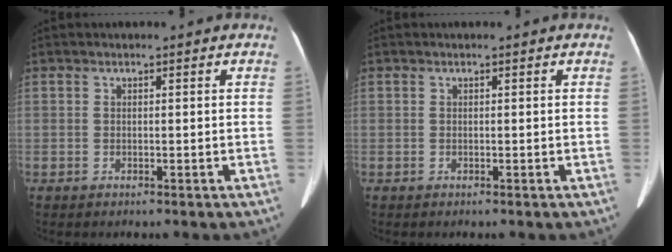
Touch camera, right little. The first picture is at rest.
{"total": 0.0}